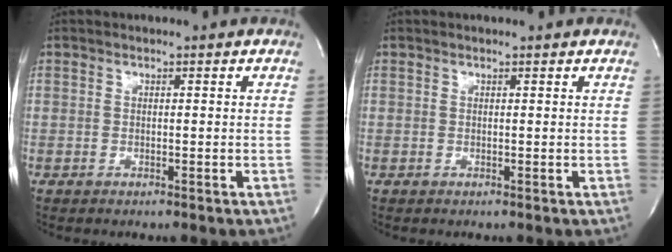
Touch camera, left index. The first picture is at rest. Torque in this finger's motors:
{"motor_torque": [0.21, -0.06, 0.01, -0.01]}